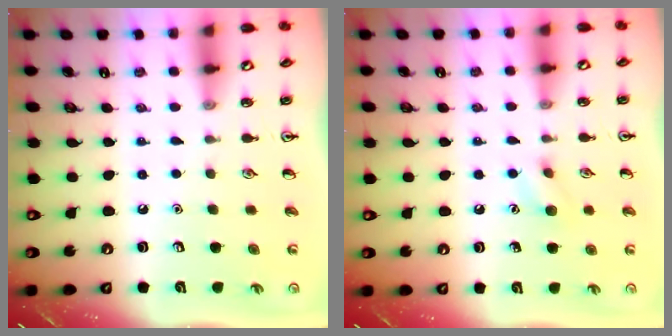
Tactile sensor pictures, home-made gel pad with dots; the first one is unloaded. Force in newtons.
{"total": 6.4, "press": 6.3, "slide": 1.4}